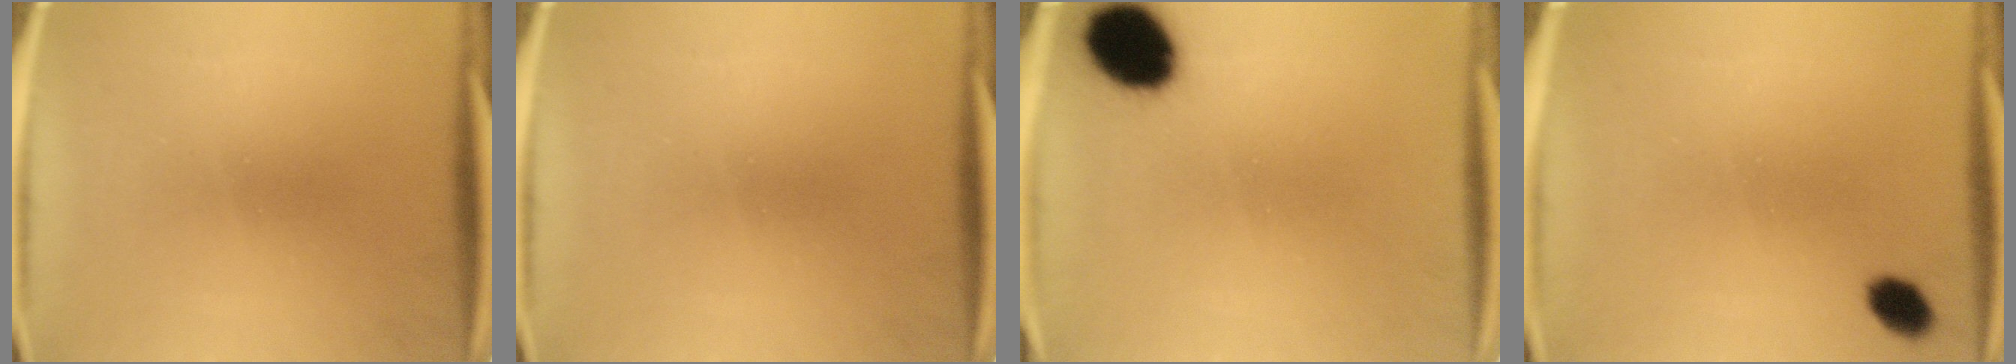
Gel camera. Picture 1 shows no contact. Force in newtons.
{"total": 0.0}
{"total": 12.3}
{"total": 3.5}